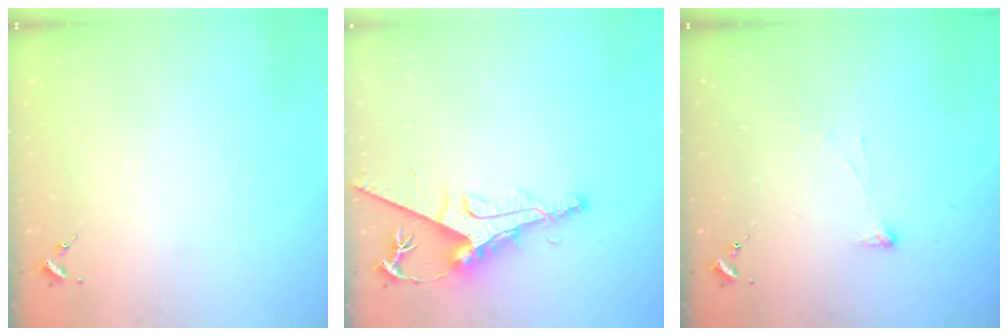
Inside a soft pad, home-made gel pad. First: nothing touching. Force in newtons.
{"total": 10.5, "press": 10.4, "slide": 1.1}
{"total": 2.9, "press": 2.8, "slide": 0.5}